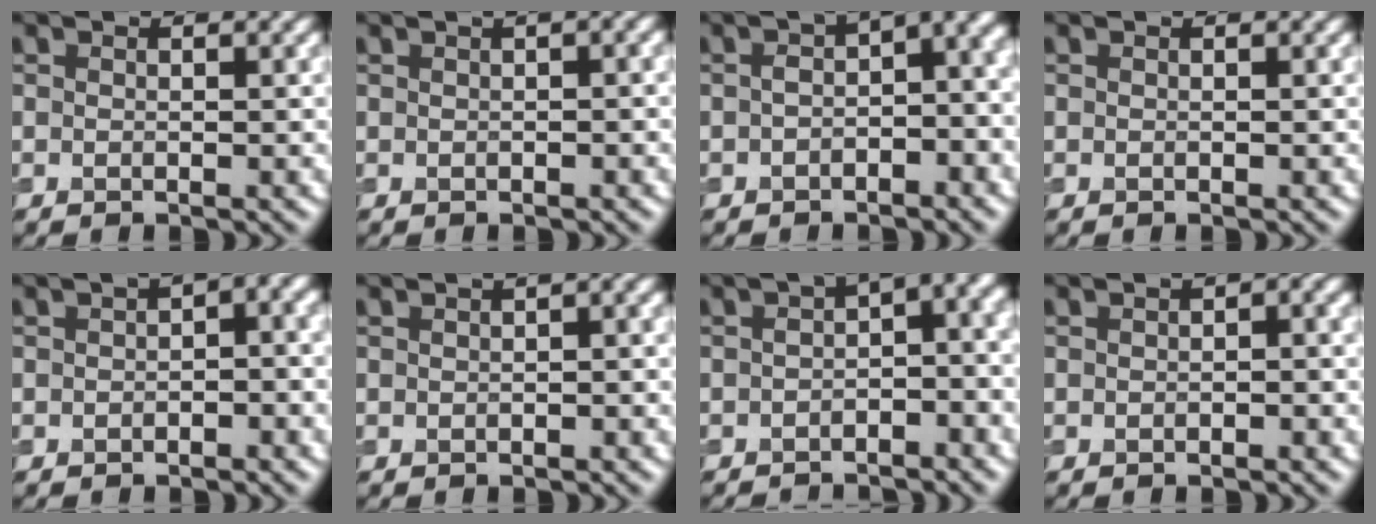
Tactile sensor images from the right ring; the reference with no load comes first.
{"total": 4.2, "force": [1.7, 1.8, 3.4], "torque": [-0.029, 0.029, 0.008]}
{"total": 6.0, "force": [0.2, 2.9, 5.2], "torque": [-0.057, 0.017, -0.006]}
{"total": 0.0}
{"total": 4.0, "force": [0.7, 1.9, 3.5], "torque": [-0.028, 0.013, 0.002]}
{"total": 3.7, "force": [1.3, 1.4, 3.1], "torque": [-0.028, 0.017, 0.007]}
{"total": 6.4, "force": [-1.2, 2.6, 5.7], "torque": [-0.061, 0.001, -0.024]}
{"total": 2.1, "force": [0.3, 0.9, 1.8], "torque": [-0.018, 0.008, 0.002]}